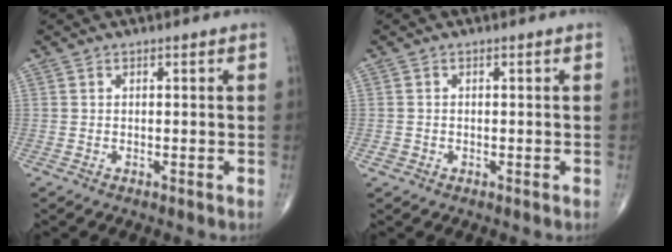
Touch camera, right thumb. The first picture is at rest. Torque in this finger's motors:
{"motor_torque": [0.35, 0.30, 0.05, -0.15, 0.00]}